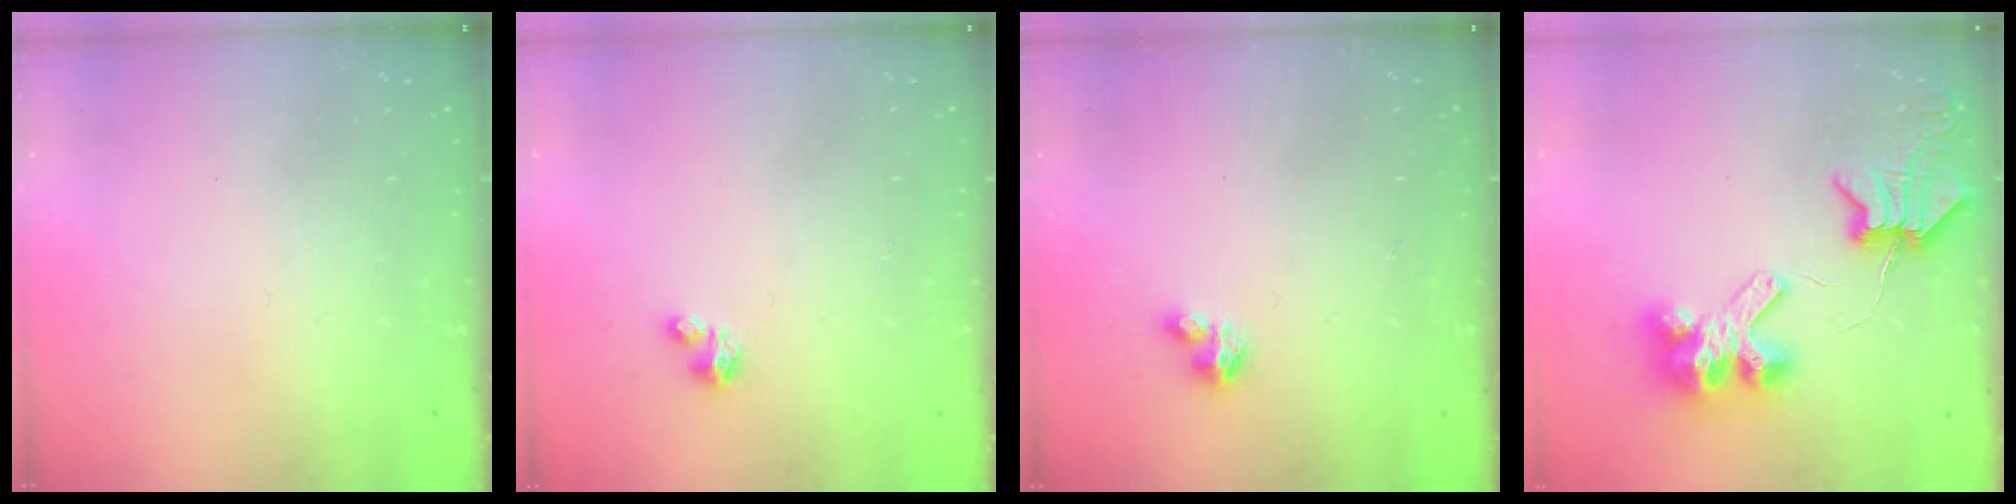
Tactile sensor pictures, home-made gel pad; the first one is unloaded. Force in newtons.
{"total": 0.9, "press": 0.9, "slide": 0.2}
{"total": 3.5, "press": 3.5, "slide": 0.4}
{"total": 8.8, "press": 8.7, "slide": 1.2}